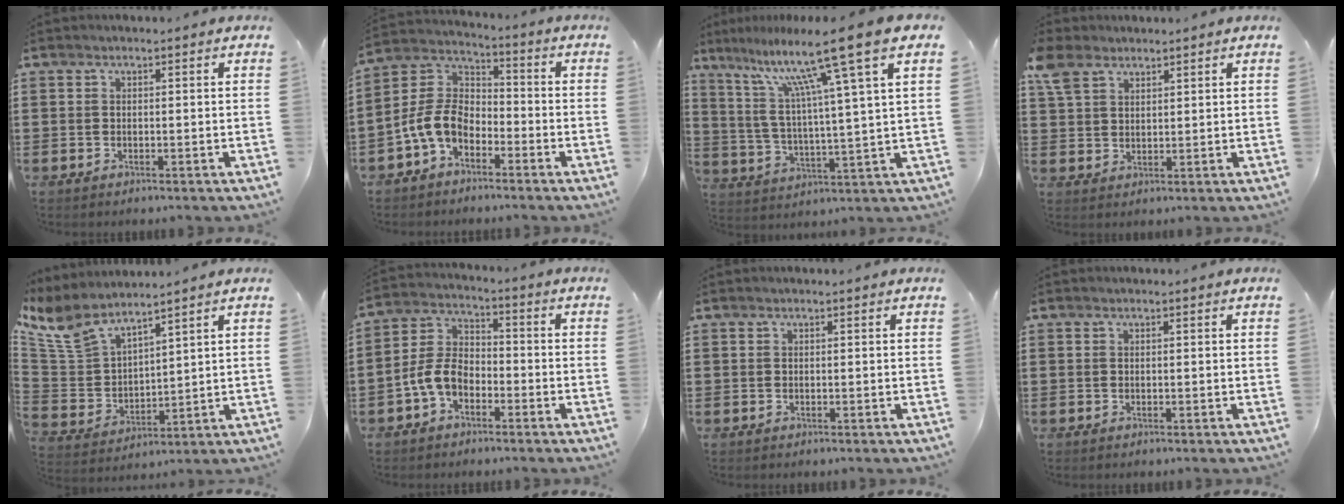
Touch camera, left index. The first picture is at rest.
{"total": 7.4, "force": [-3.9, 4.6, 4.4], "torque": [-0.124, -0.001, -0.086]}
{"total": 13.0, "force": [8.7, -0.6, 9.7], "torque": [-0.200, -0.049, 0.128]}
{"total": 4.7, "force": [3.4, 2.8, 1.6], "torque": [-0.045, 0.009, 0.066]}
{"total": 8.0, "force": [7.0, 2.3, 3.3], "torque": [-0.095, -0.032, 0.128]}
{"total": 6.0, "force": [-3.4, 3.5, 3.5], "torque": [-0.100, 0.004, -0.076]}
{"total": 0.0}
{"total": 0.0}